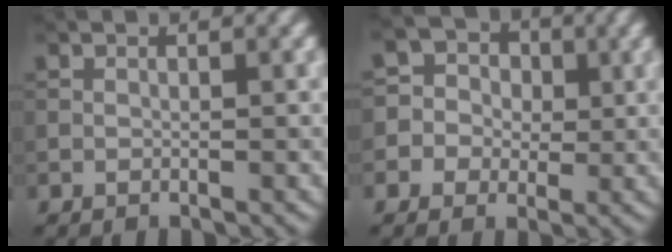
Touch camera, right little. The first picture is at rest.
{"total": 5.4, "force": [0.0, 5.2, 1.3], "torque": [-0.014, 0.034, -0.029]}